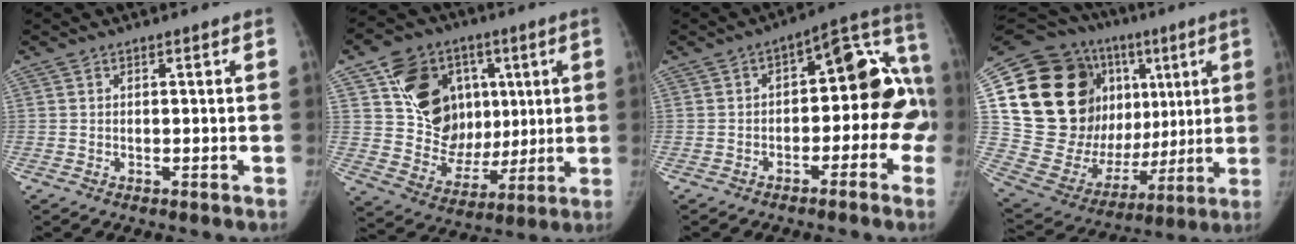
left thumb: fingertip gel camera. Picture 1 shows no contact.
{"total": 20.1, "force": [6.0, 16.2, 10.3], "torque": [-0.117, 0.003, 0.119]}
{"total": 18.0, "force": [-2.9, 9.6, 14.9], "torque": [-0.156, 0.062, -0.042]}
{"total": 32.8, "force": [7.6, 21.5, 23.6], "torque": [-0.346, 0.040, 0.143]}